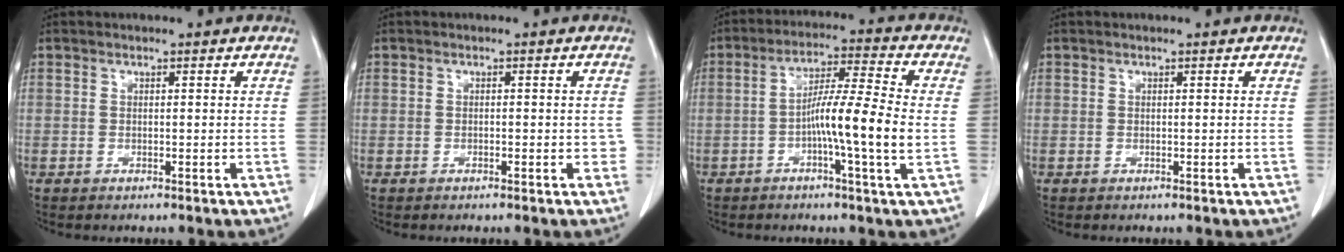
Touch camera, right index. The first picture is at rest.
{"total": 2.2, "force": [-0.6, 1.1, 1.8], "torque": [-0.014, 0.005, -0.006]}
{"total": 10.3, "force": [-1.8, -0.7, 10.1], "torque": [-0.177, 0.001, -0.039]}
{"total": 0.0}